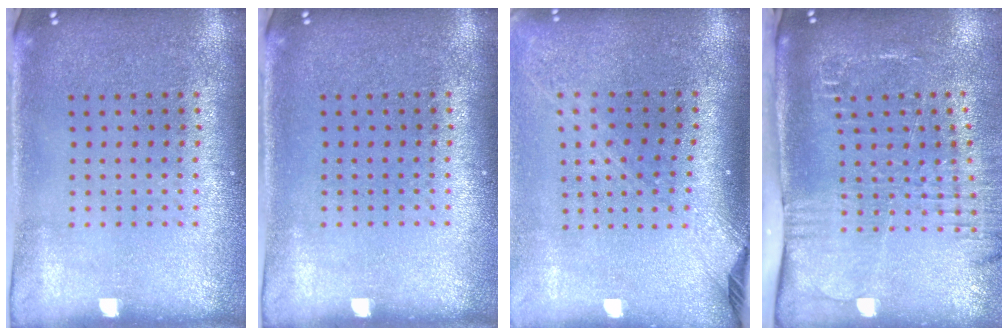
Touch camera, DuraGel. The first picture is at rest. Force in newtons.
{"total": 0.0}
{"total": 2.2, "press": 1.6, "slide": 1.5}
{"total": 2.6, "press": 2.0, "slide": 1.6}